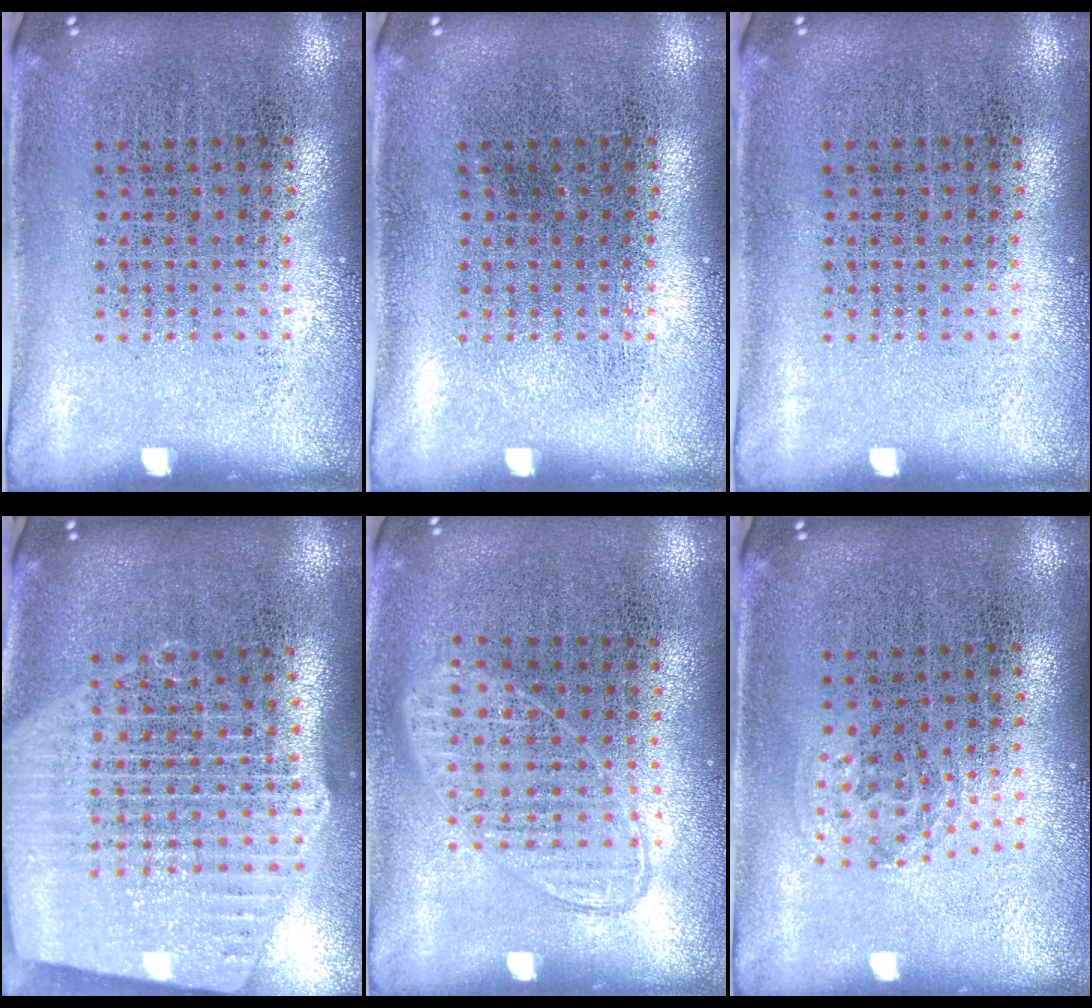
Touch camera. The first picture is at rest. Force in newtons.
{"total": 0.0}
{"total": 0.0}
{"total": 2.8, "press": 2.3, "slide": 1.5}
{"total": 1.0, "press": 0.9, "slide": 0.3}
{"total": 1.0, "press": 0.6, "slide": 0.8}